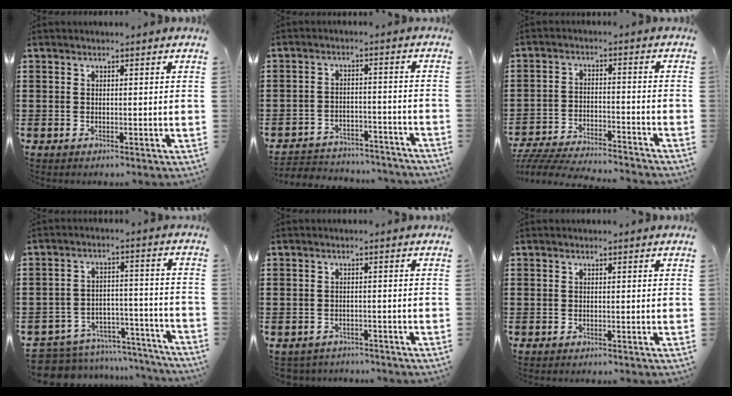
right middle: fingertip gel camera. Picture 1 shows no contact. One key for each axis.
{"total": 3.9, "fx": -3.8, "fy": 0.6, "fz": 0.2, "tx": -0.008, "ty": 0.006, "tz": -0.083}
{"total": 5.9, "fx": -5.8, "fy": 0.3, "fz": 1.1, "tx": -0.033, "ty": -0.001, "tz": -0.120}
{"total": 6.3, "fx": -6.1, "fy": 1.6, "fz": 0.8, "tx": -0.026, "ty": 0.013, "tz": -0.124}
{"total": 1.5, "fx": -1.4, "fy": 0.4, "fz": -0.2, "tx": -0.003, "ty": 0.001, "tz": -0.034}
{"total": 0.0}